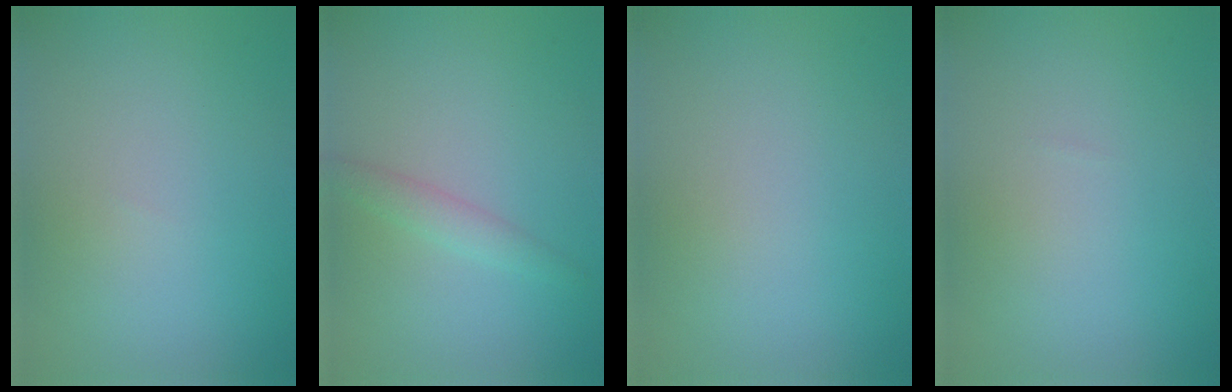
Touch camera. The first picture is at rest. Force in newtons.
{"total": 1.6, "press": 1.6, "slide": 0.0}
{"total": 0.0}
{"total": 0.0}